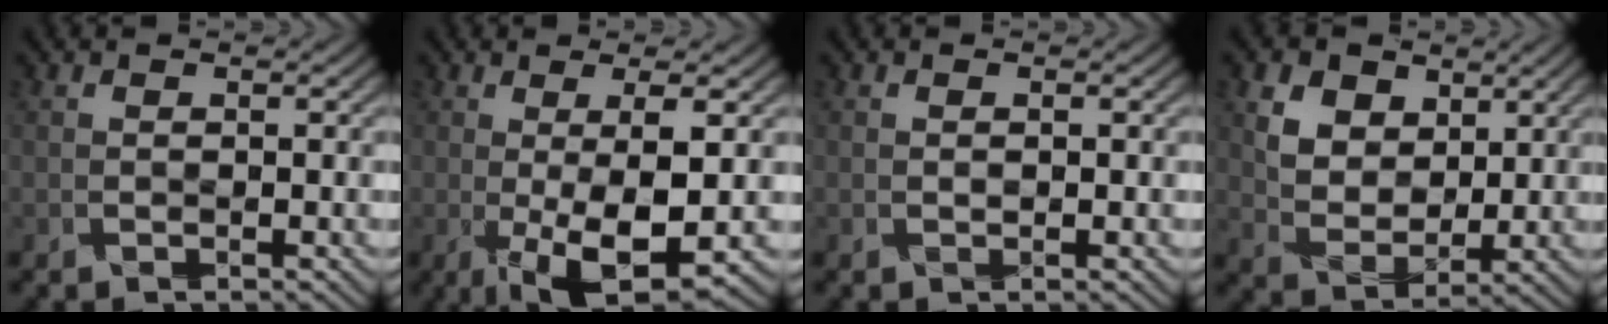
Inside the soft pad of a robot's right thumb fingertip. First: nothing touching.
{"total": 8.3, "force": [-1.2, 2.0, 8.0], "torque": [-0.140, -0.005, -0.015]}
{"total": 0.7, "force": [0.1, 0.2, 0.6], "torque": [-0.013, -0.001, 0.001]}
{"total": 7.4, "force": [3.6, 5.2, 3.9], "torque": [-0.105, -0.015, 0.065]}